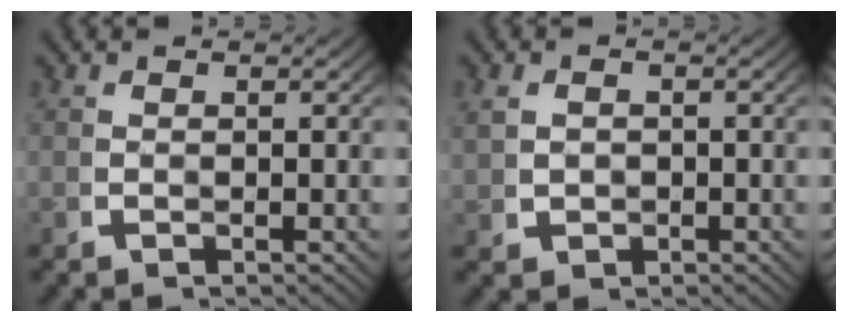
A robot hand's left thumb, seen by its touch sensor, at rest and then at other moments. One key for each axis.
{"total": 2.3, "fx": 0.2, "fy": 1.9, "fz": 1.2, "tx": -0.032, "ty": -0.009, "tz": 0.013}